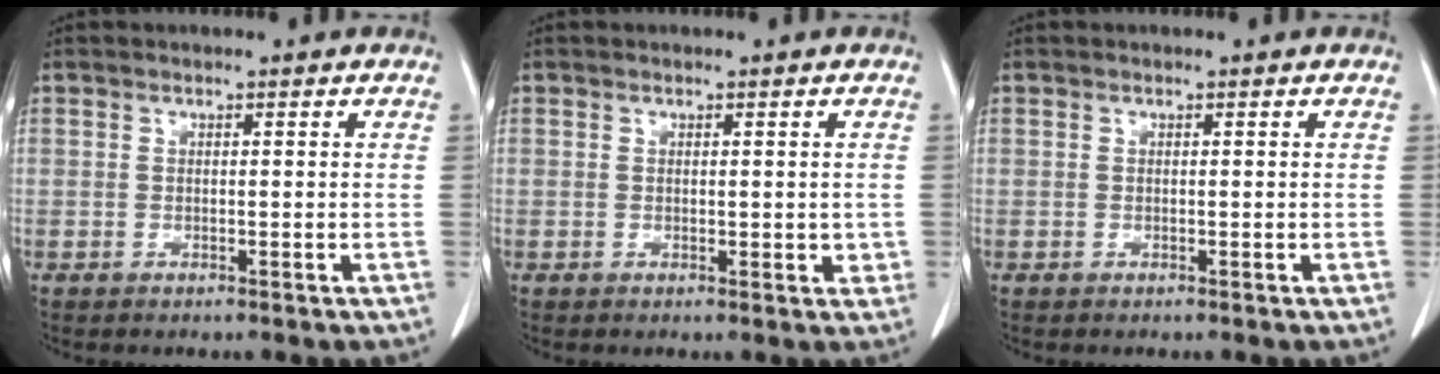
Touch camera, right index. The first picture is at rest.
{"total": 2.0, "force": [0.2, 1.2, 1.6], "torque": [-0.015, -0.001, 0.007]}
{"total": 0.0}